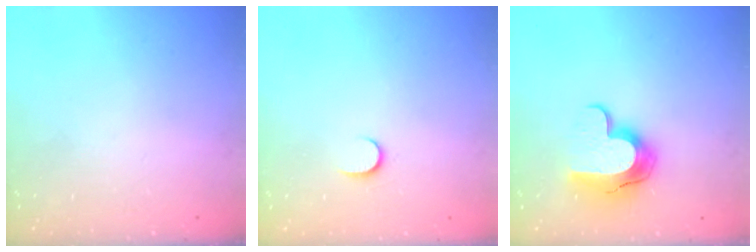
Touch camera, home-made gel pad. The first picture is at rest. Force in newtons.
{"total": 3.8, "press": 3.8, "slide": 0.4}
{"total": 12.5, "press": 12.5, "slide": 0.7}